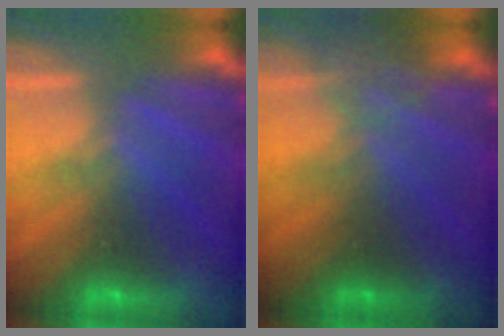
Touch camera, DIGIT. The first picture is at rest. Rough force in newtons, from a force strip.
{"total": 2.2}